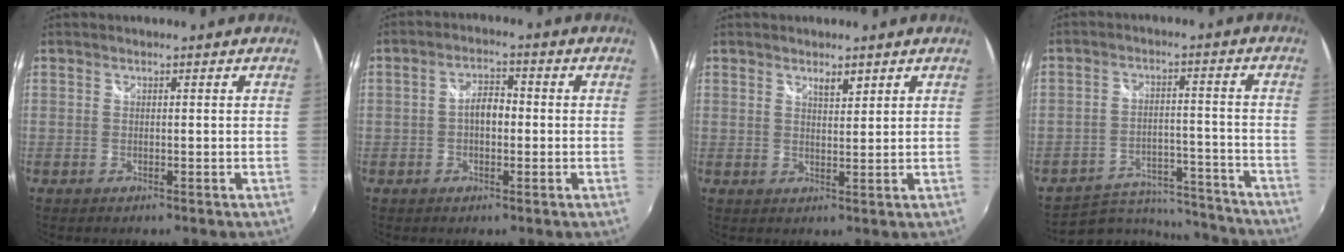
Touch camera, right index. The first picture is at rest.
{"total": 4.2, "force": [-0.5, 2.5, 3.4], "torque": [-0.061, 0.011, -0.009]}
{"total": 2.4, "force": [1.8, 0.7, 1.4], "torque": [-0.020, 0.001, 0.030]}
{"total": 13.8, "force": [-12.7, 4.9, 2.3], "torque": [-0.050, 0.032, -0.168]}